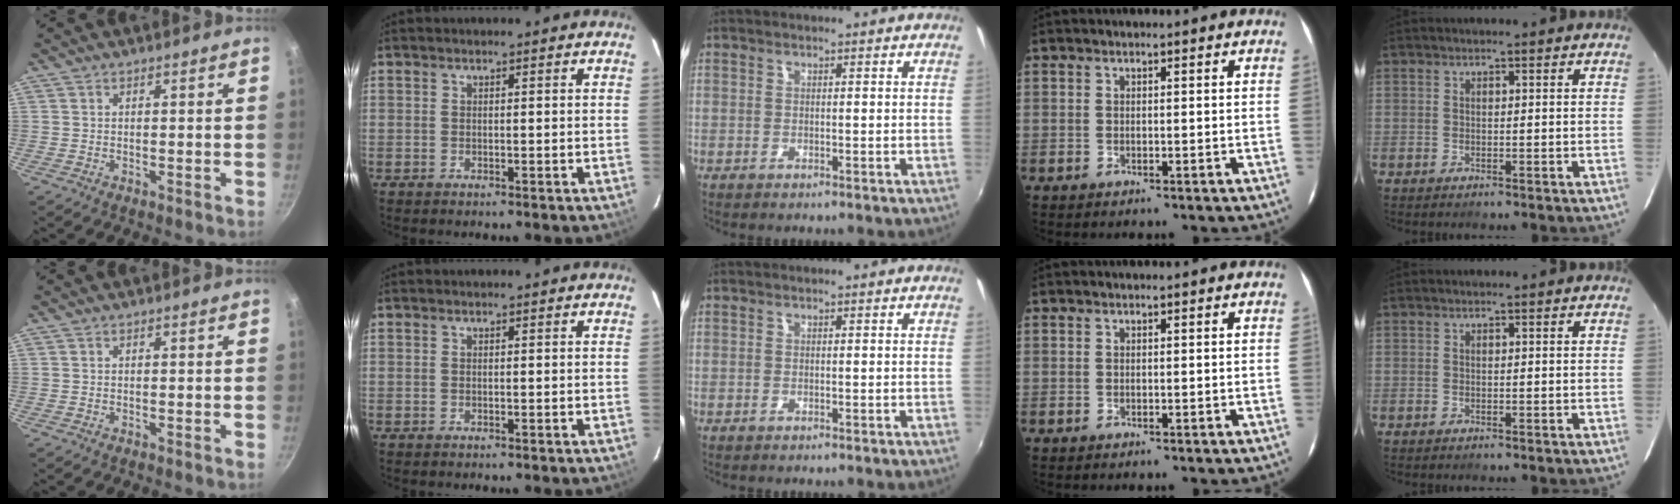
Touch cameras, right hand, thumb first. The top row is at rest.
{}